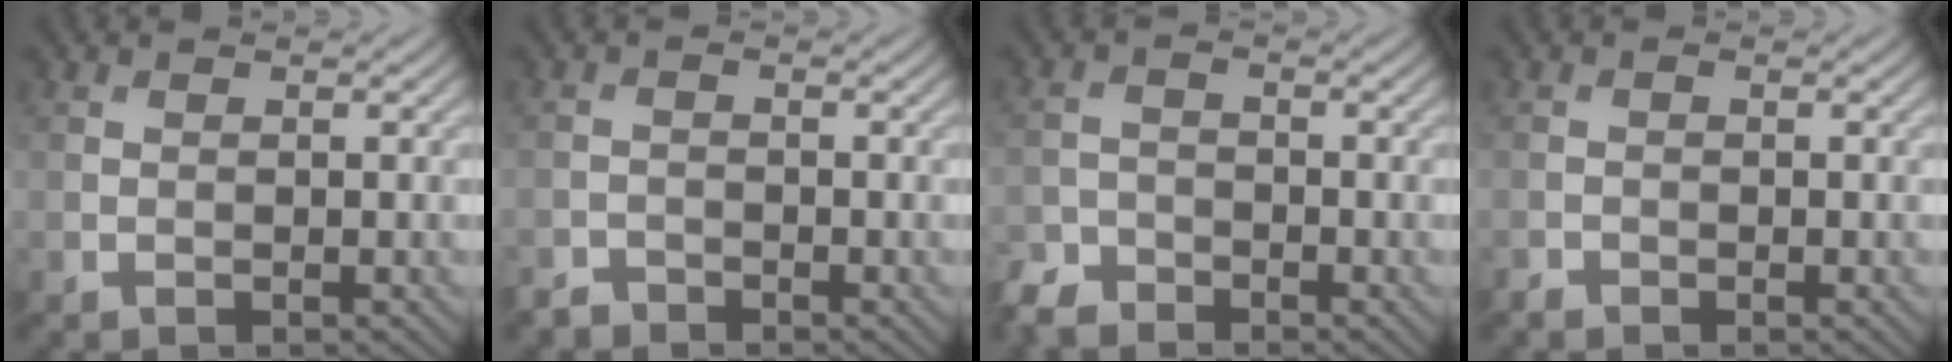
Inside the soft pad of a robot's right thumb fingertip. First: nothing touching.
{"total": 1.7, "force": [-1.6, 0.5, 0.0], "torque": [-0.001, 0.002, -0.035]}
{"total": 3.4, "force": [-3.1, 1.3, 0.6], "torque": [-0.015, -0.003, -0.070]}
{"total": 0.7, "force": [-0.7, 0.2, 0.0], "torque": [-0.001, 0.001, -0.014]}